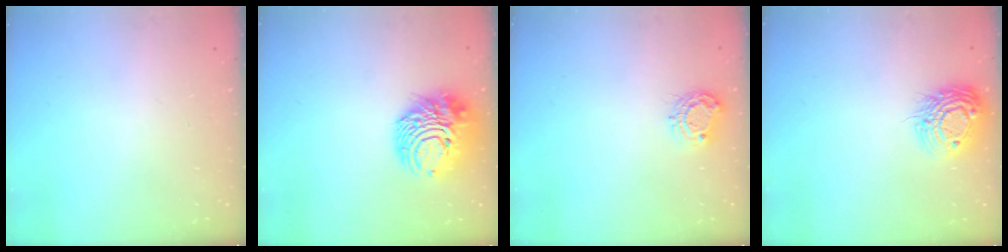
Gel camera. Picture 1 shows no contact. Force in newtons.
{"total": 12.6, "press": 12.5, "slide": 1.5}
{"total": 6.9, "press": 6.9, "slide": 0.3}
{"total": 13.1, "press": 13.1, "slide": 0.9}